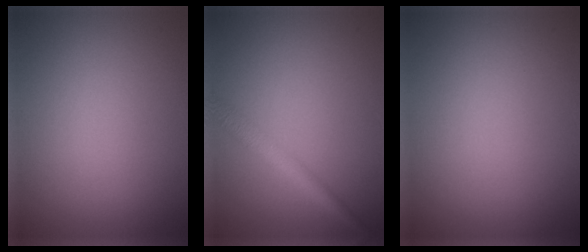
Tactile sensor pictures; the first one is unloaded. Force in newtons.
{"total": 2.8, "press": 2.8, "slide": 0.1}
{"total": 0.0}